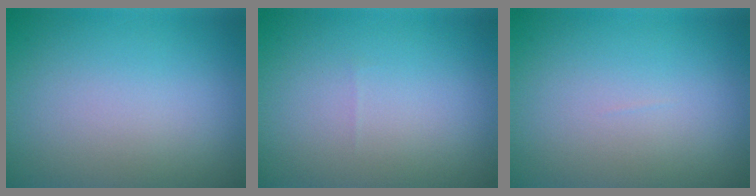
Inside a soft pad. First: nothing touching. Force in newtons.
{"total": 0.0}
{"total": 0.0}